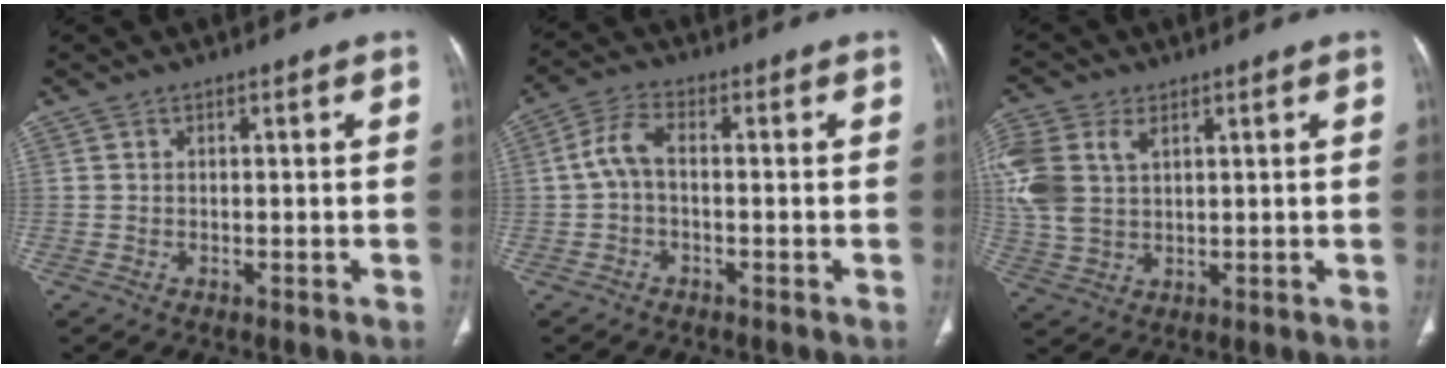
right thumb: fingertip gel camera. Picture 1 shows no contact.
{"total": 4.9, "force": [-0.5, 2.4, 4.2], "torque": [-0.089, 0.017, -0.018]}
{"total": 12.1, "force": [3.9, 8.0, 8.1], "torque": [-0.206, 0.003, 0.084]}